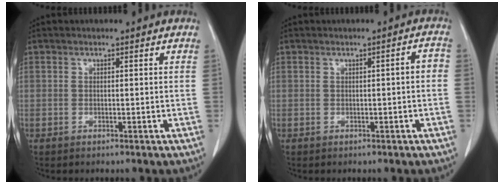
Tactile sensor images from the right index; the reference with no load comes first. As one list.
[{"total": 1.9, "force": [-0.3, 0.4, 1.8], "torque": [-0.020, 0.006, -0.004]}]